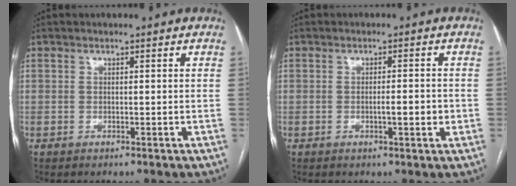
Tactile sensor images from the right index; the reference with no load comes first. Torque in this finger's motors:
{"motor_torque": [0.74, -0.06, 0.27, 0.04]}